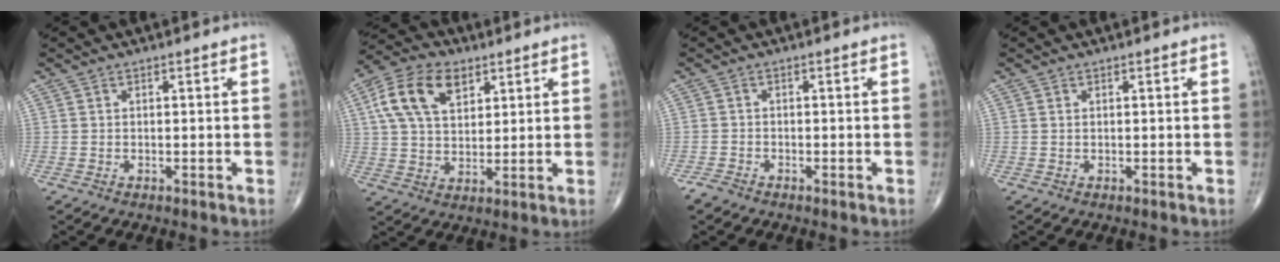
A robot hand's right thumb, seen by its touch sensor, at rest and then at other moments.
{"total": 12.9, "force": [5.2, 7.9, 8.7], "torque": [-0.153, -0.001, 0.096]}
{"total": 1.6, "force": [-1.3, 0.7, 0.5], "torque": [-0.014, -0.002, -0.029]}
{"total": 0.0}